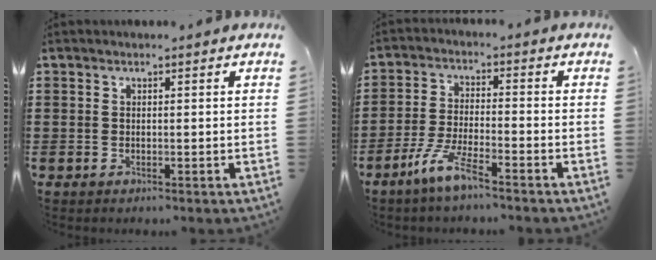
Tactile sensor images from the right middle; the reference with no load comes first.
{"total": 6.1, "force": [-4.4, 0.7, 4.2], "torque": [-0.100, -0.011, -0.086]}